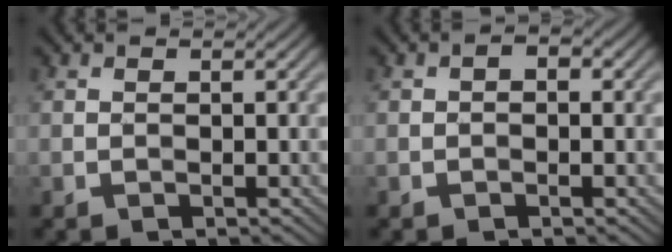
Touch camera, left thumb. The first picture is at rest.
{"total": 1.6, "force": [-0.1, 1.0, 1.2], "torque": [-0.017, 0.003, -0.005]}